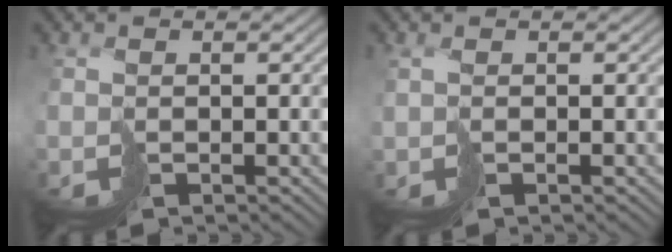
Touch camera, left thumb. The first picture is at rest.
{"total": 0.8, "force": [0.4, 0.5, 0.5], "torque": [-0.017, 0.001, 0.007]}